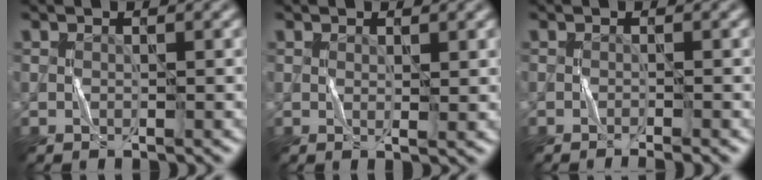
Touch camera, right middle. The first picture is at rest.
{"total": 1.0, "force": [0.4, 0.2, 0.8], "torque": [-0.013, -0.003, 0.008]}
{"total": 1.6, "force": [-1.1, 0.2, 1.2], "torque": [-0.015, -0.001, -0.020]}